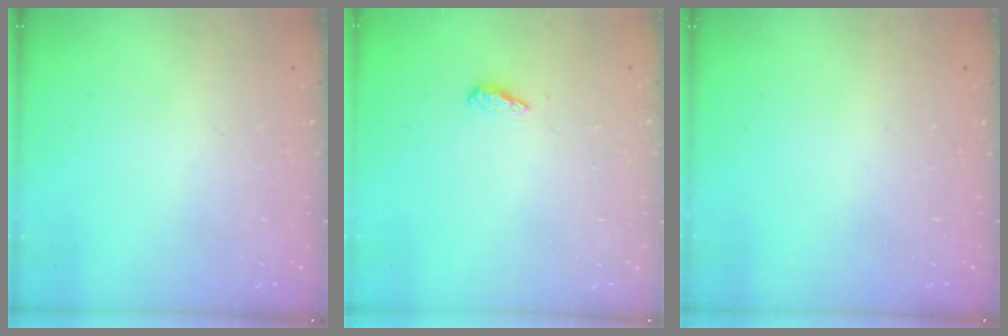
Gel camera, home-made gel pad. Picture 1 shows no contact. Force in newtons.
{"total": 2.7, "press": 2.6, "slide": 0.4}
{"total": 0.0}